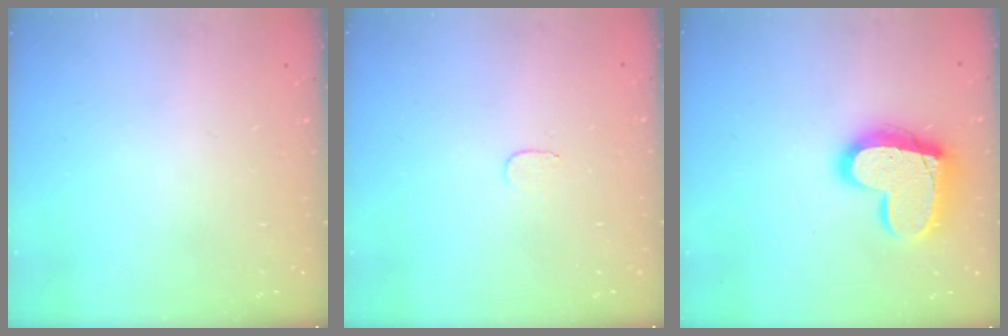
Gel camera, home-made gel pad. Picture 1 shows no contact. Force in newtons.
{"total": 3.0, "press": 3.0, "slide": 0.3}
{"total": 17.6, "press": 17.6, "slide": 1.2}